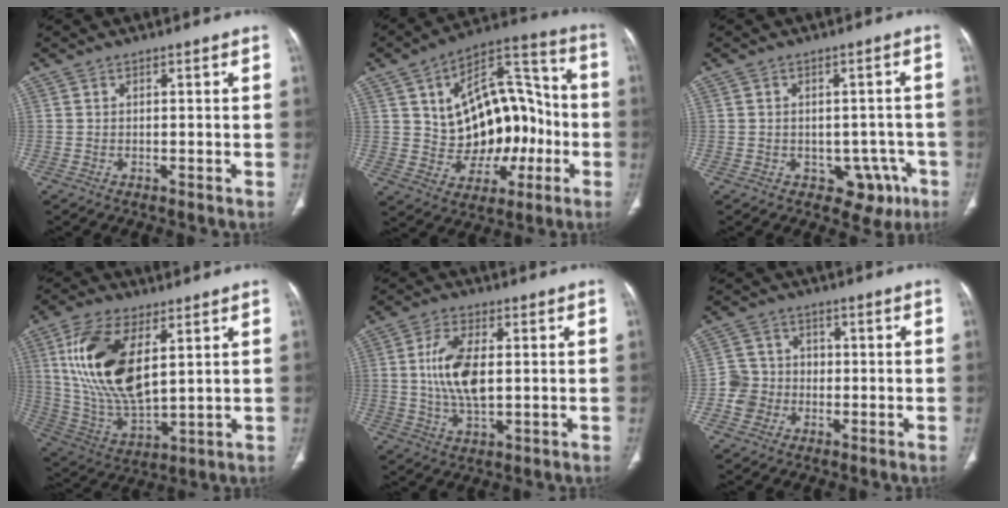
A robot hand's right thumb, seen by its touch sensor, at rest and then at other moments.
{"total": 21.2, "force": [-0.3, 14.0, 16.0], "torque": [-0.188, 0.040, 0.011]}
{"total": 6.8, "force": [-2.8, 5.2, 3.4], "torque": [-0.005, 0.020, -0.026]}
{"total": 19.4, "force": [5.9, 9.5, 15.8], "torque": [-0.304, -0.023, 0.119]}
{"total": 10.4, "force": [0.9, 5.1, 9.0], "torque": [-0.180, -0.004, 0.019]}
{"total": 5.8, "force": [-1.5, 5.6, 0.9], "torque": [0.014, 0.021, -0.035]}